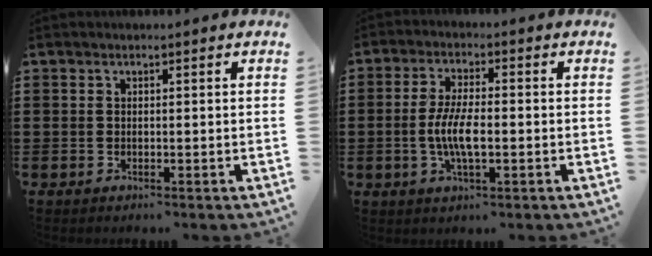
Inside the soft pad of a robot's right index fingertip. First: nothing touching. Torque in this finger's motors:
{"motor_torque": [1.88, 0.26, 0.76, 0.17]}